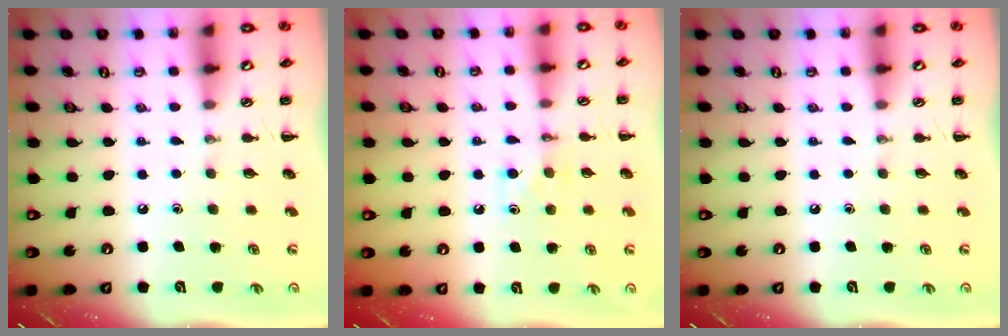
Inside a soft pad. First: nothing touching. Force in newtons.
{"total": 4.8, "press": 4.5, "slide": 1.4}
{"total": 0.0}